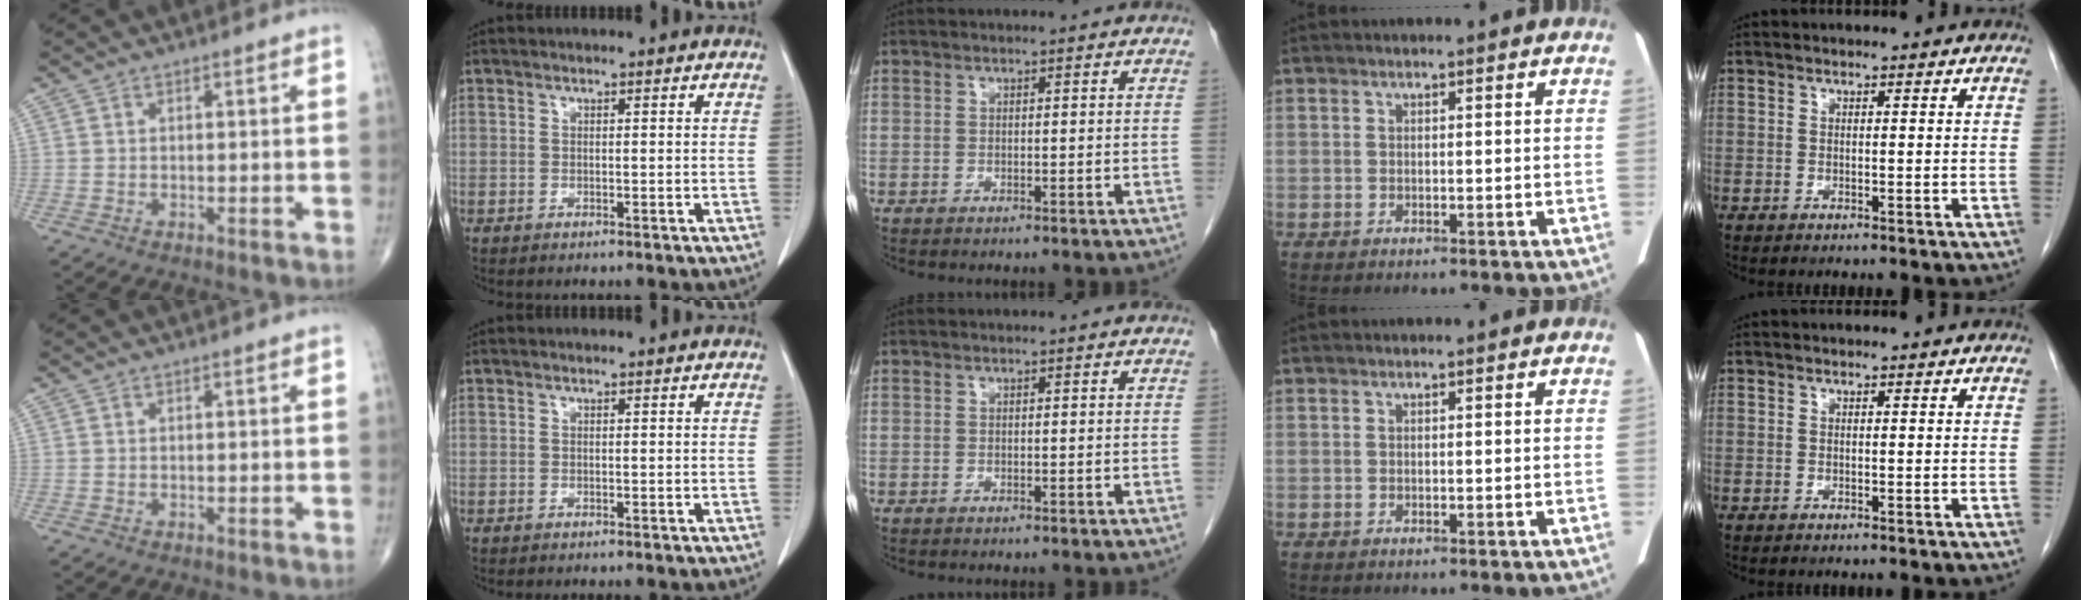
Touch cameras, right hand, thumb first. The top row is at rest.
{}